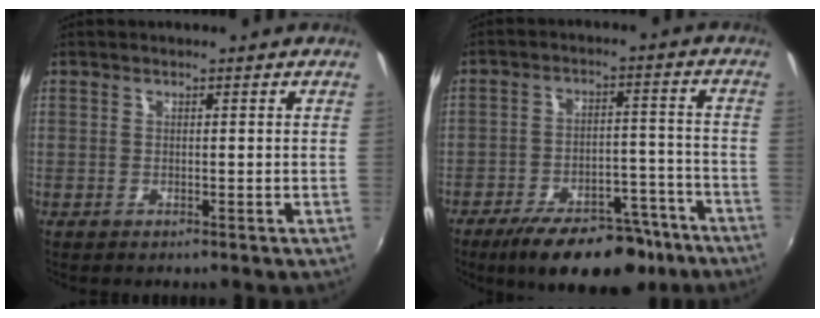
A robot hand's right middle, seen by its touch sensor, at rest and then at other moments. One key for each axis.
{"total": 17.0, "fx": -12.8, "fy": 6.6, "fz": 9.0, "tx": -0.154, "ty": -0.002, "tz": -0.179}